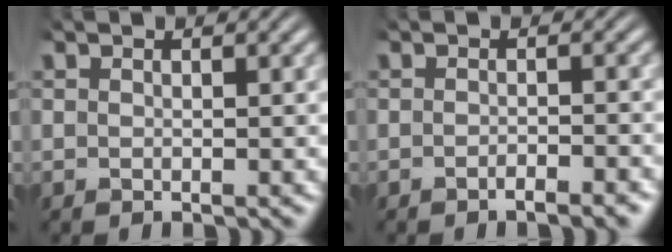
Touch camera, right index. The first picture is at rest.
{"total": 1.6, "force": [-1.4, 0.1, 0.6], "torque": [-0.006, 0.013, -0.034]}